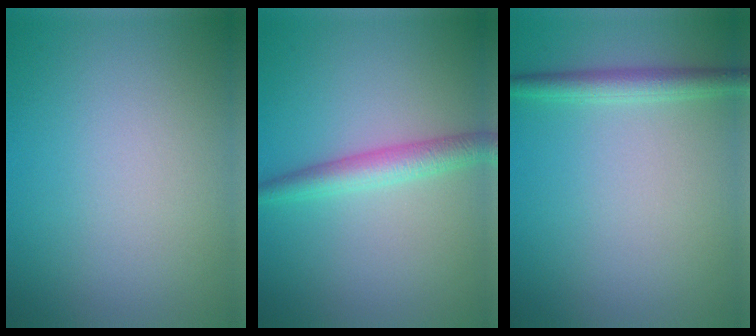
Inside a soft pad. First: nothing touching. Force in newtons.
{"total": 2.9, "press": 2.9, "slide": 0.0}
{"total": 2.2, "press": 2.2, "slide": 0.0}